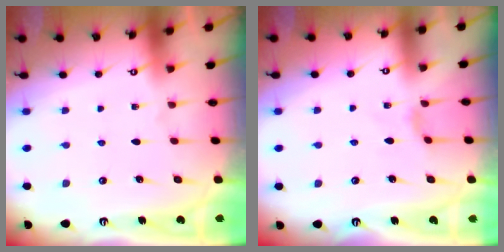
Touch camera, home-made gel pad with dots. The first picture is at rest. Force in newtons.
{"total": 1.4, "press": 1.3, "slide": 0.5}